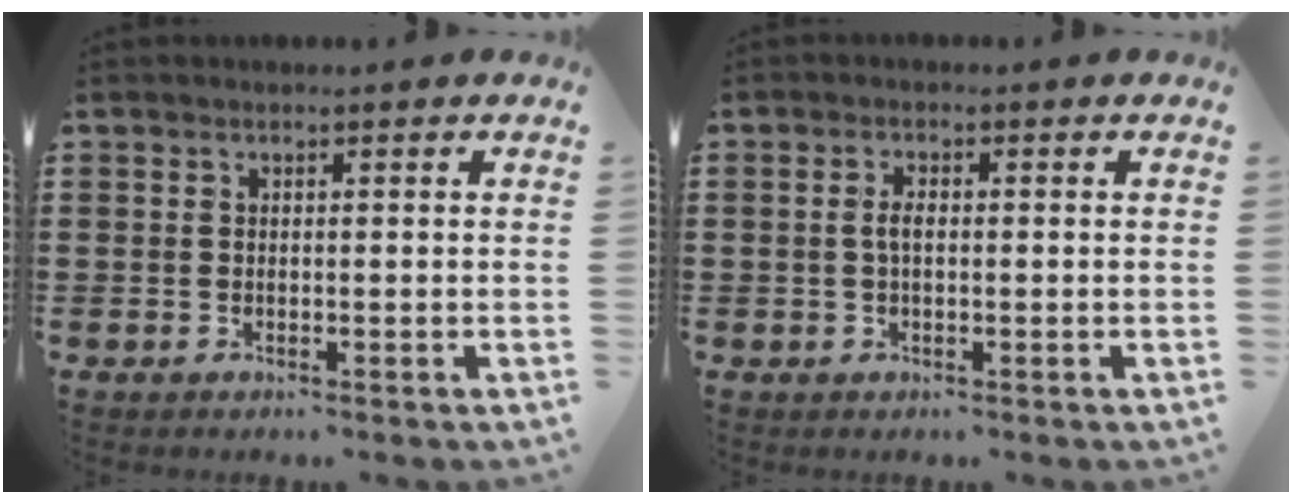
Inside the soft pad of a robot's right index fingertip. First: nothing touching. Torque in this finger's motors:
{"motor_torque": [0.29, 0.17, 0.25, 0.07]}